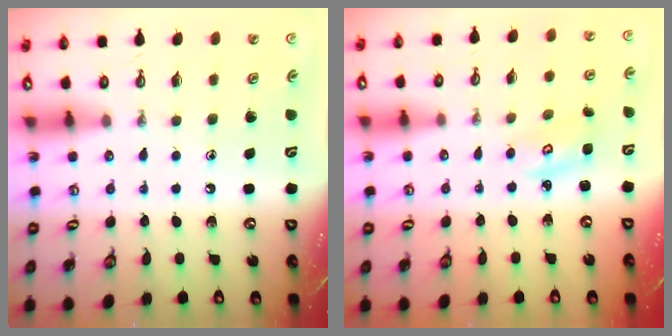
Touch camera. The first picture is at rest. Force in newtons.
{"total": 2.8, "press": 2.8, "slide": 0.3}